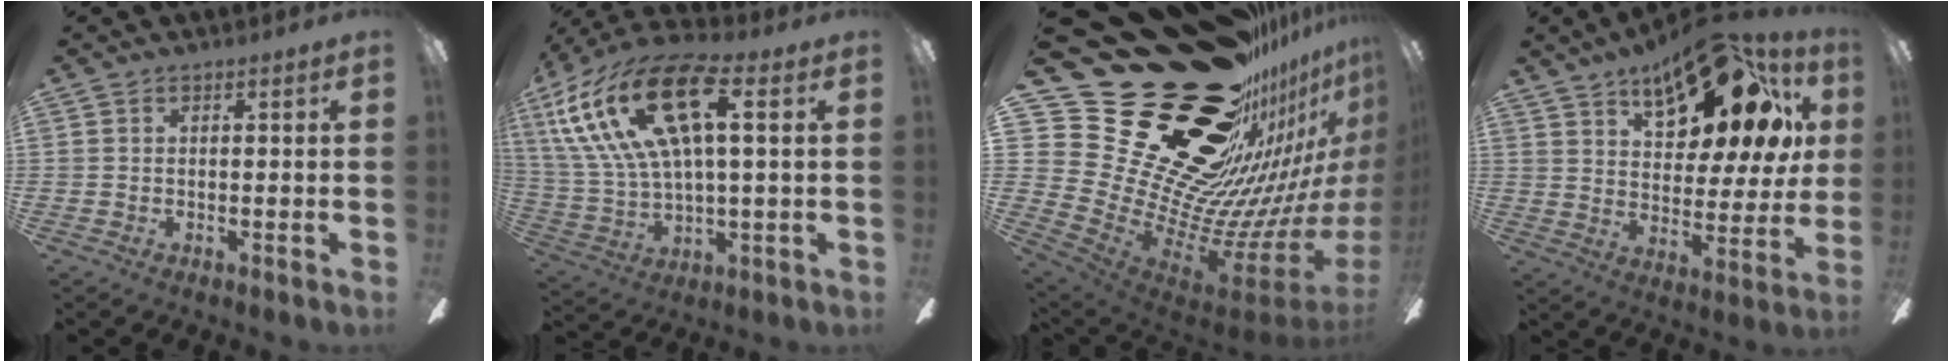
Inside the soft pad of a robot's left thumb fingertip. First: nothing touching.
{"total": 23.3, "force": [9.1, 10.1, 18.9], "torque": [-0.387, -0.013, 0.156]}
{"total": 45.2, "force": [27.2, 22.6, 28.1], "torque": [-0.328, -0.268, 0.600]}
{"total": 22.7, "force": [14.1, 9.5, 15.0], "torque": [-0.207, -0.080, 0.229]}